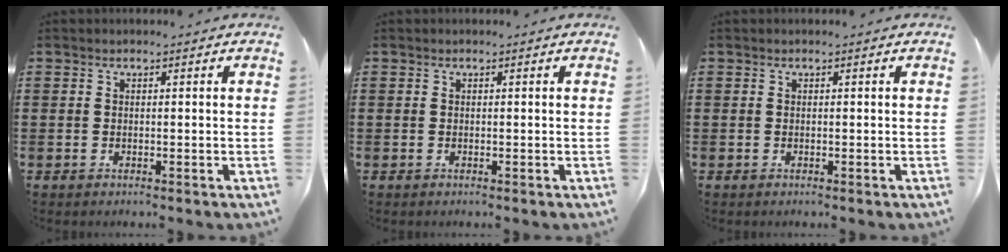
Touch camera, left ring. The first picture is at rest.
{"total": 0.0}
{"total": 0.0}